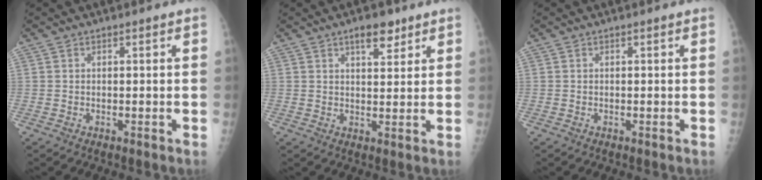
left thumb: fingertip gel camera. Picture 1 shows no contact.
{"total": 5.2, "force": [3.3, 2.3, 3.2], "torque": [-0.032, -0.018, 0.049]}
{"total": 0.0}